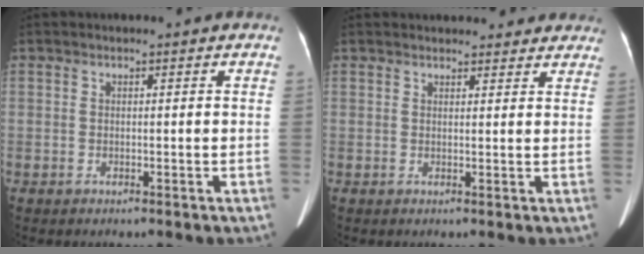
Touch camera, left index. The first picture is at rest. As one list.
[{"total": 10.3, "force": [9.5, 3.1, 2.7], "torque": [-0.006, 0.024, 0.103]}]